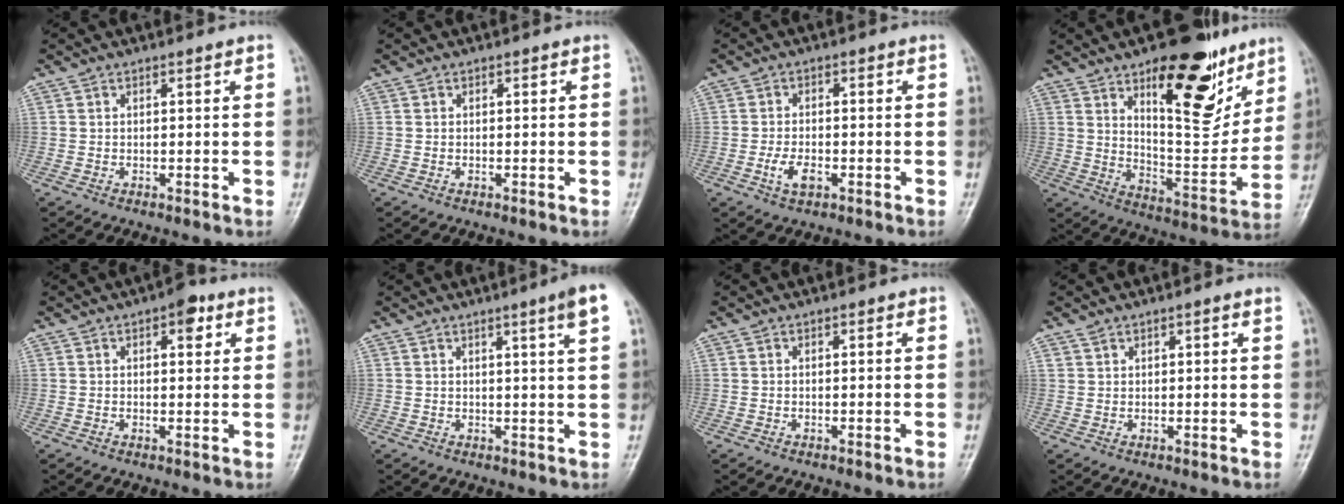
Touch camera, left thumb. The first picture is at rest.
{"total": 0.0}
{"total": 4.3, "force": [-1.7, 2.4, 3.2], "torque": [-0.059, 0.007, -0.031]}
{"total": 21.4, "force": [11.7, 8.8, 15.7], "torque": [-0.171, -0.076, 0.184]}
{"total": 4.1, "force": [1.9, 2.1, 3.0], "torque": [-0.022, -0.001, 0.018]}
{"total": 4.8, "force": [2.4, -0.6, 4.1], "torque": [-0.059, -0.014, 0.034]}
{"total": 0.0}
{"total": 1.2, "force": [0.9, 0.6, 0.6], "torque": [-0.004, 0.002, 0.017]}